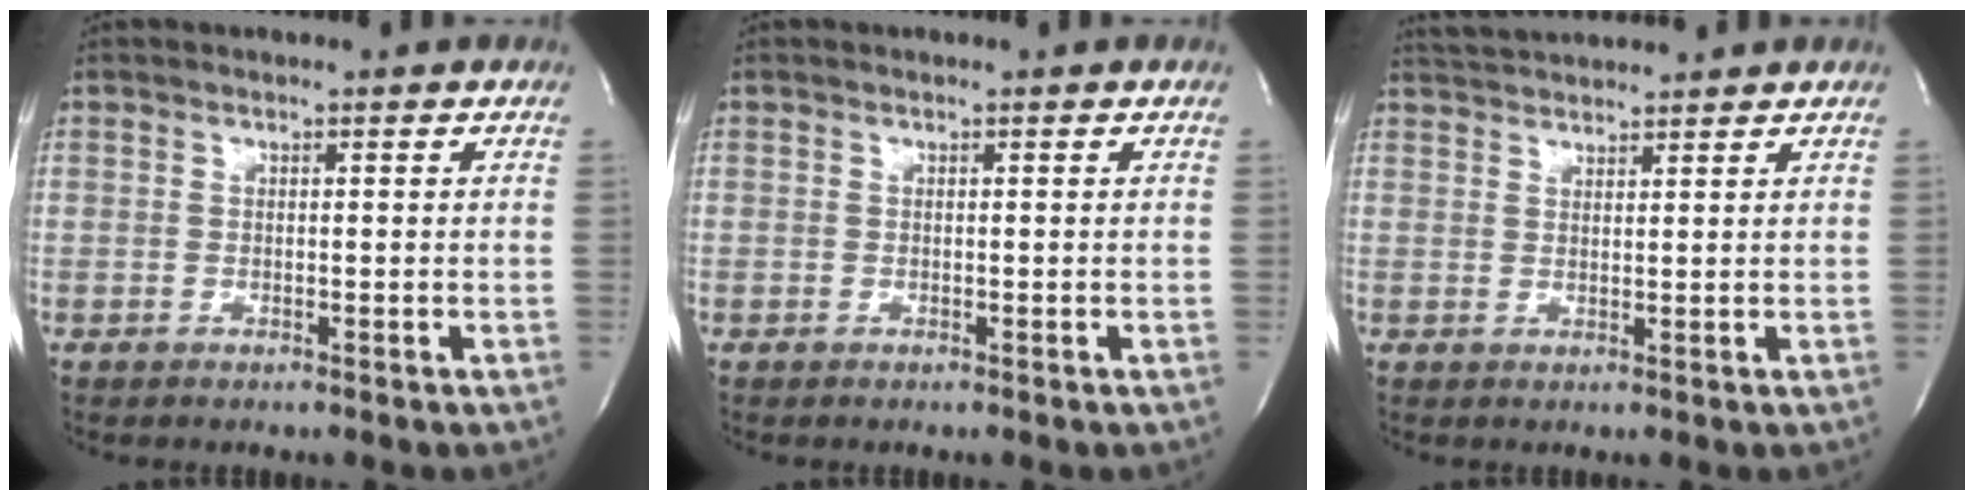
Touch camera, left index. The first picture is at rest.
{"total": 0.0}
{"total": 5.2, "force": [5.1, 0.1, 1.0], "torque": [-0.027, 0.029, 0.084]}